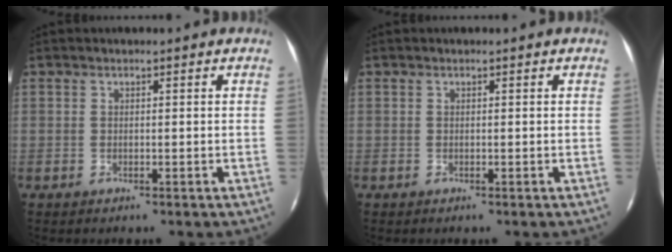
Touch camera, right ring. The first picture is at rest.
{"total": 0.0}